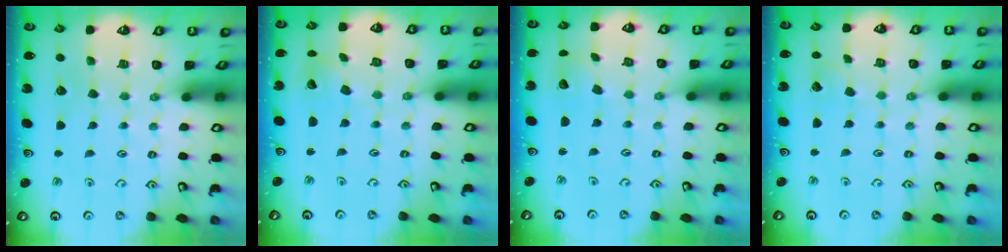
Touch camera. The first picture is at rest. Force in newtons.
{"total": 3.5, "press": 3.5, "slide": 0.4}
{"total": 2.4, "press": 2.4, "slide": 0.3}
{"total": 2.2, "press": 2.2, "slide": 0.2}